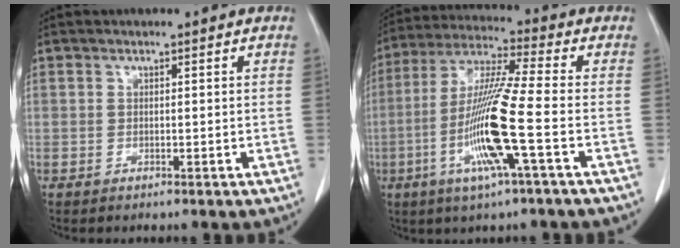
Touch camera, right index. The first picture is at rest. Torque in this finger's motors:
{"motor_torque": [2.14, 0.00, 0.57, 0.21]}